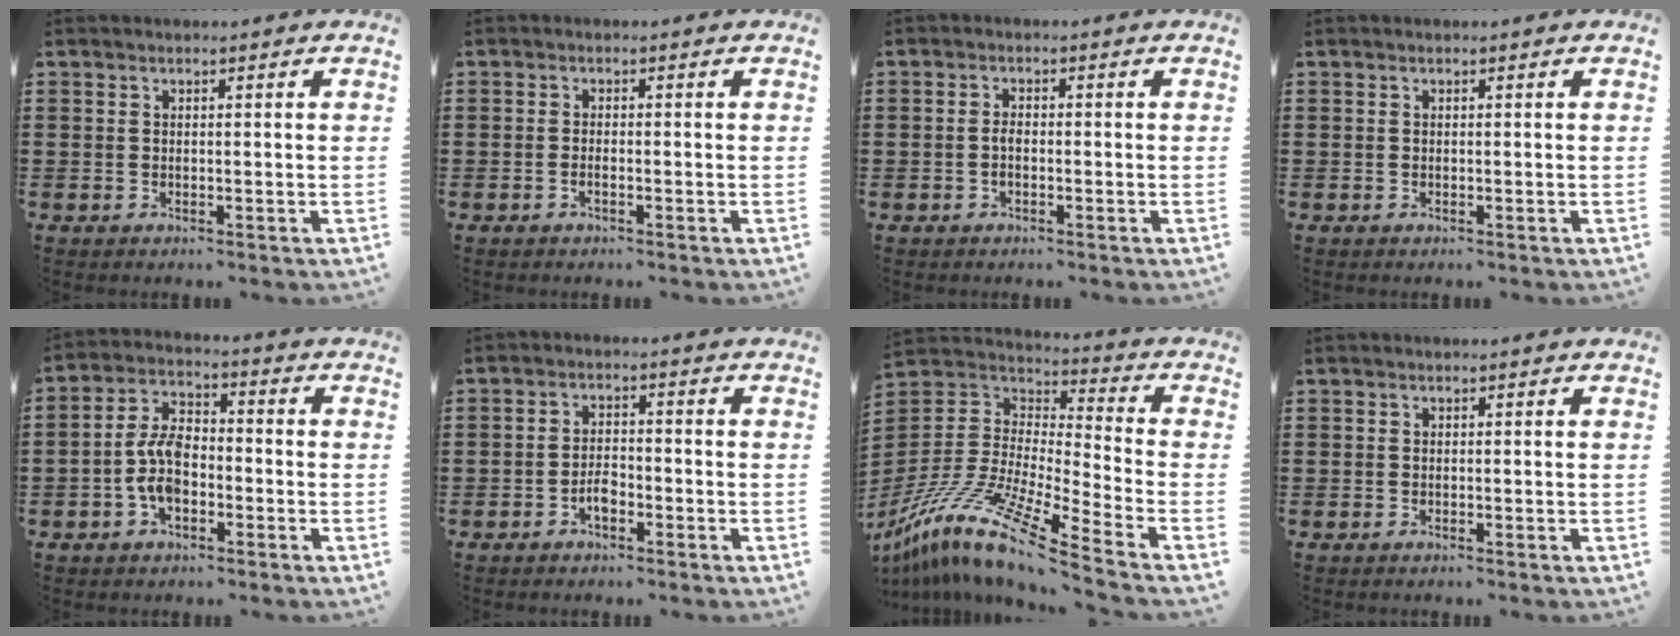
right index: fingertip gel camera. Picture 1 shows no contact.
{"total": 0.9, "force": [-0.5, 0.0, 0.7], "torque": [-0.016, -0.008, -0.006]}
{"total": 1.5, "force": [-0.5, 0.8, 1.2], "torque": [-0.026, -0.003, -0.009]}
{"total": 0.0}
{"total": 6.9, "force": [-2.1, 3.6, 5.4], "torque": [-0.131, -0.002, -0.044]}
{"total": 3.1, "force": [-1.6, 1.4, 2.2], "torque": [-0.052, 0.000, -0.032]}
{"total": 13.5, "force": [-10.3, 0.9, 8.6], "torque": [-0.197, -0.002, -0.207]}
{"total": 0.0}